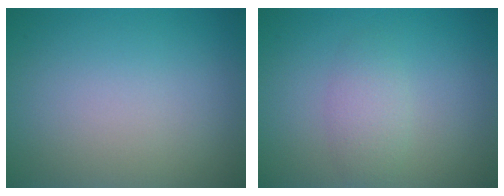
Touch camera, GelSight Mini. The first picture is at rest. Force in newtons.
{"total": 2.0, "press": 2.0, "slide": 0.0}